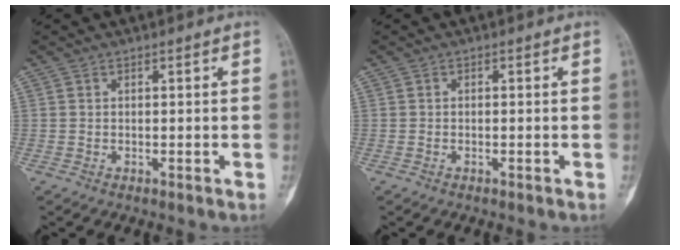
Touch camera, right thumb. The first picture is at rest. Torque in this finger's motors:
{"motor_torque": [-0.02, -0.05, 0.13, -0.13, 0.04]}